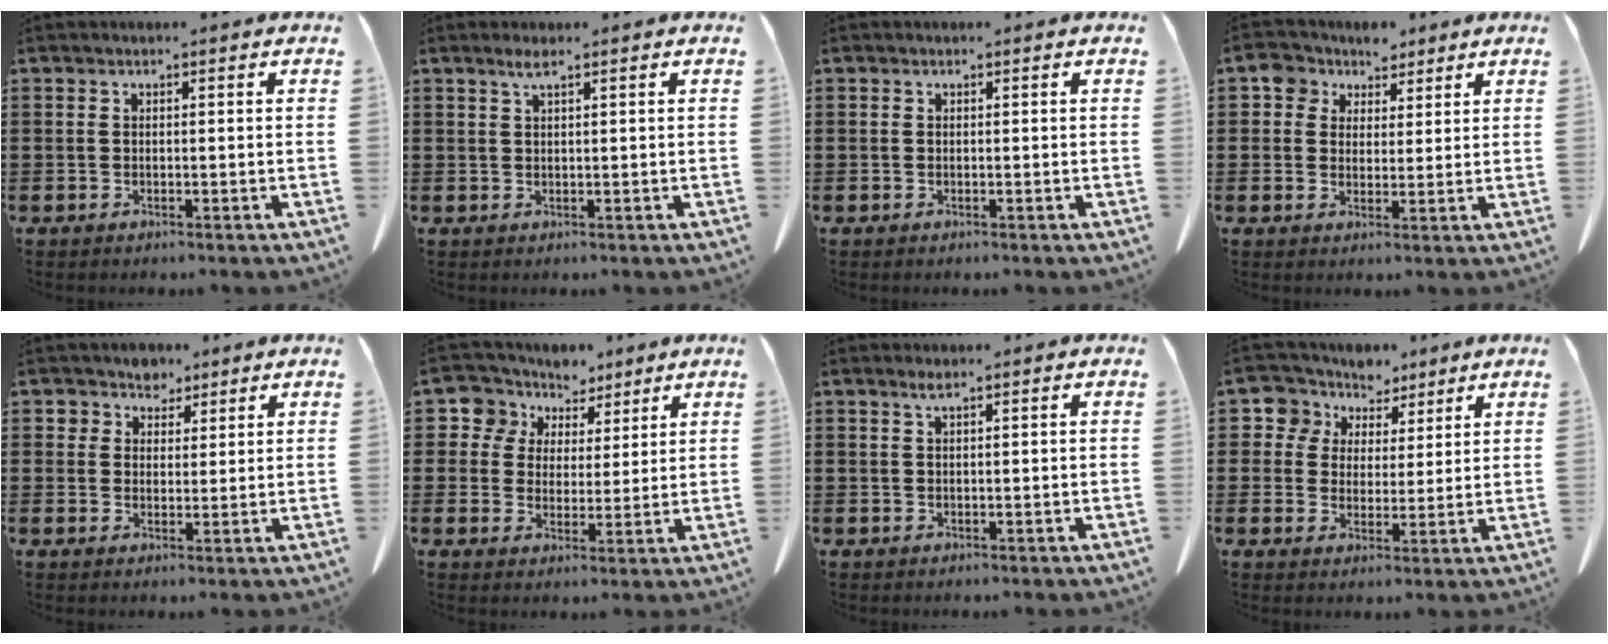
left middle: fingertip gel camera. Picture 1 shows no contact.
{"total": 1.6, "force": [1.0, 0.1, 1.3], "torque": [-0.027, 0.001, 0.018]}
{"total": 0.0}
{"total": 5.2, "force": [3.3, 3.9, 1.1], "torque": [-0.040, 0.006, 0.057]}
{"total": 3.8, "force": [2.7, 2.6, 0.2], "torque": [-0.015, 0.005, 0.048]}
{"total": 7.2, "force": [5.0, 5.2, 0.7], "torque": [-0.060, -0.015, 0.092]}
{"total": 1.2, "force": [0.8, 0.0, 0.9], "torque": [-0.019, 0.000, 0.014]}
{"total": 6.7, "force": [4.6, 4.8, 0.5], "torque": [-0.053, -0.014, 0.083]}